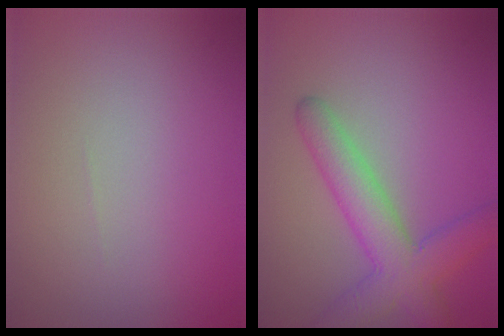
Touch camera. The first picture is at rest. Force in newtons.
{"total": 5.5, "press": 5.5, "slide": 0.2}